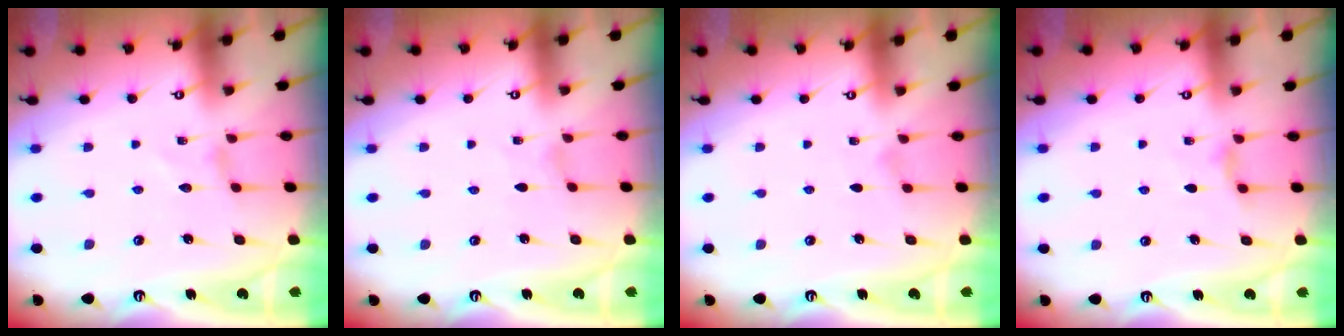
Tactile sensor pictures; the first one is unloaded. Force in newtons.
{"total": 0.0}
{"total": 0.0}
{"total": 2.7, "press": 2.7, "slide": 0.5}